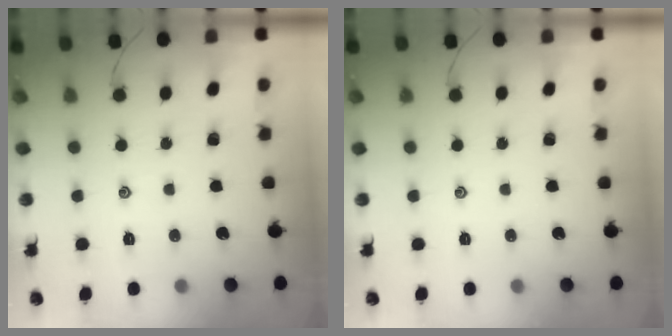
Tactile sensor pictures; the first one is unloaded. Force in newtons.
{"total": 0.0}